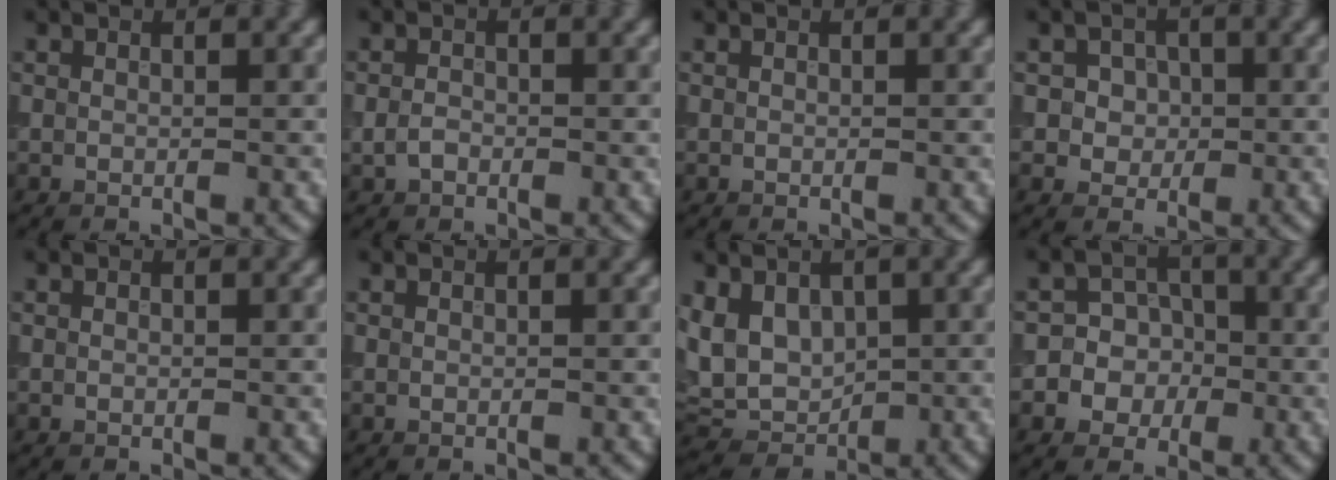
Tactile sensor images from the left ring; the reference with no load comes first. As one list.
[{"total": 1.3, "force": [-0.5, 0.9, 0.7], "torque": [-0.015, 0.001, -0.016]}, {"total": 0.0}, {"total": 3.3, "force": [0.6, 2.8, 1.5], "torque": [-0.020, 0.004, 0.004]}, {"total": 0.0}, {"total": 0.0}, {"total": 5.3, "force": [1.1, 4.0, 3.4], "torque": [-0.075, -0.005, 0.016]}, {"total": 6.3, "force": [-1.6, 6.0, 1.0], "torque": [0.000, 0.019, -0.059]}]